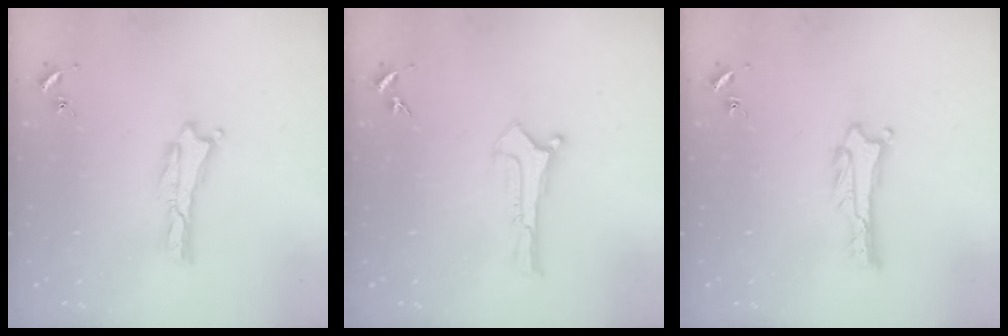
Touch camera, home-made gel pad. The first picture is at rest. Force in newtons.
{"total": 0.0}
{"total": 1.3, "press": 1.3, "slide": 0.0}